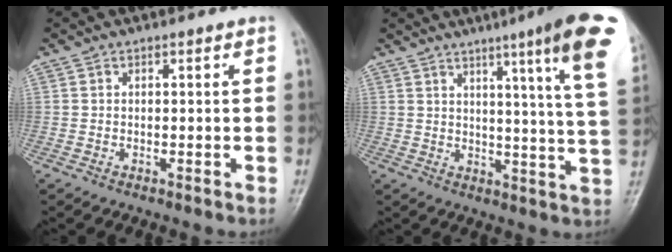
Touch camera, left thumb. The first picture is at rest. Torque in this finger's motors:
{"motor_torque": [1.28, 0.22, 1.42, -1.36, 0.27]}